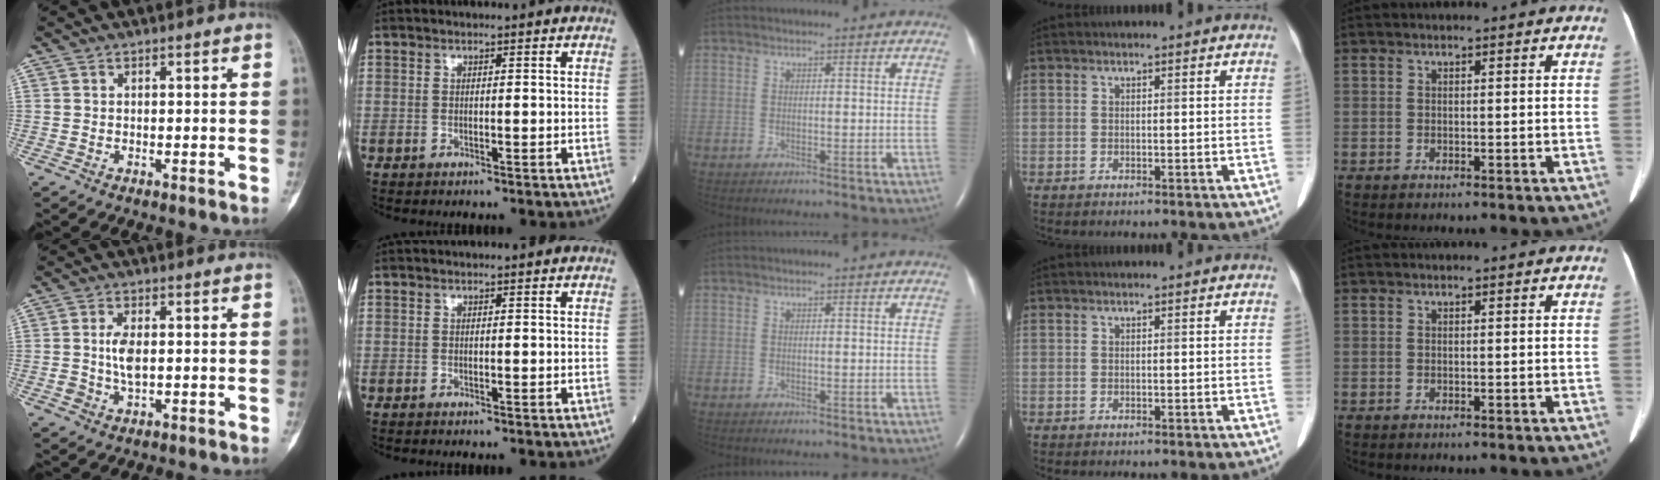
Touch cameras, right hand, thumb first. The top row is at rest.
{"thumb": {"total": 4.6, "force": [-0.2, 2.3, 3.9], "torque": [-0.078, 0.001, -0.006]}}